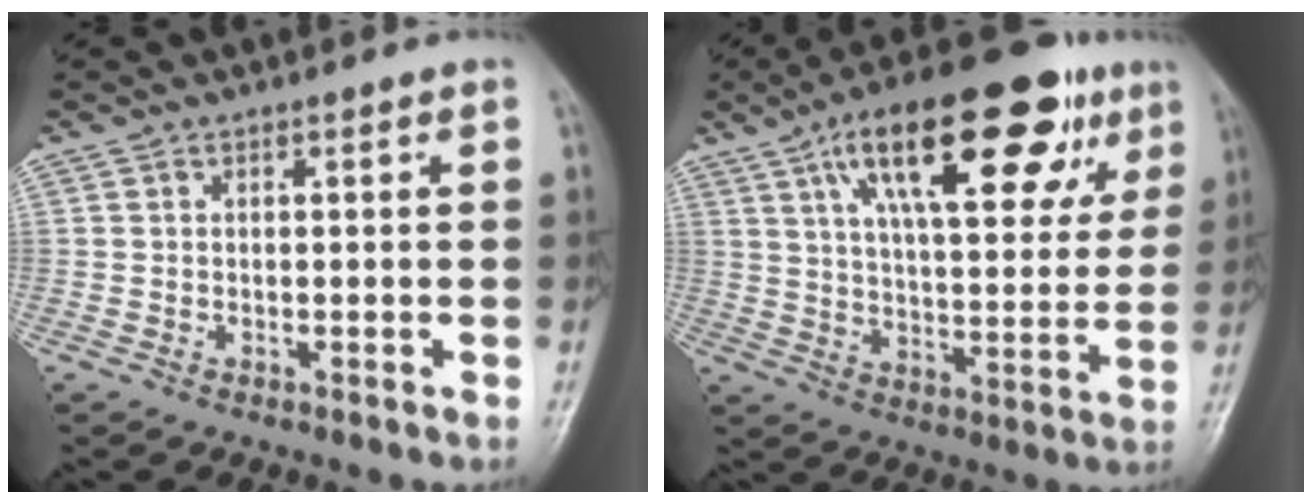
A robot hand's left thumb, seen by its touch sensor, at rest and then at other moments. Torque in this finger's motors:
{"motor_torque": [1.08, 0.31, 1.90, -0.87, 0.50]}